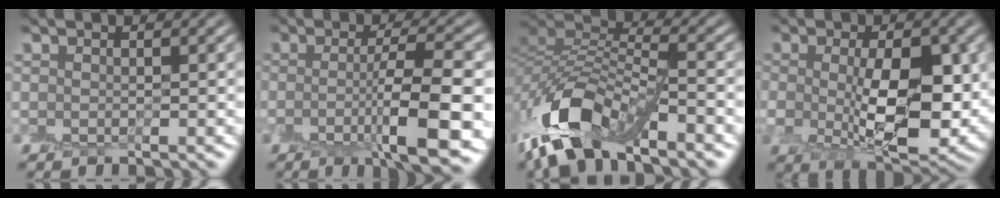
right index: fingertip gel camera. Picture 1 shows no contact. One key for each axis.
{"total": 8.0, "fx": -2.0, "fy": 1.6, "fz": 7.6, "tx": -0.107, "ty": 0.001, "tz": -0.035}
{"total": 10.1, "fx": -6.3, "fy": 4.4, "fz": 6.6, "tx": -0.135, "ty": 0.002, "tz": -0.130}
{"total": 8.5, "fx": -0.4, "fy": 3.7, "fz": 7.7, "tx": -0.126, "ty": -0.014, "tz": 0.006}